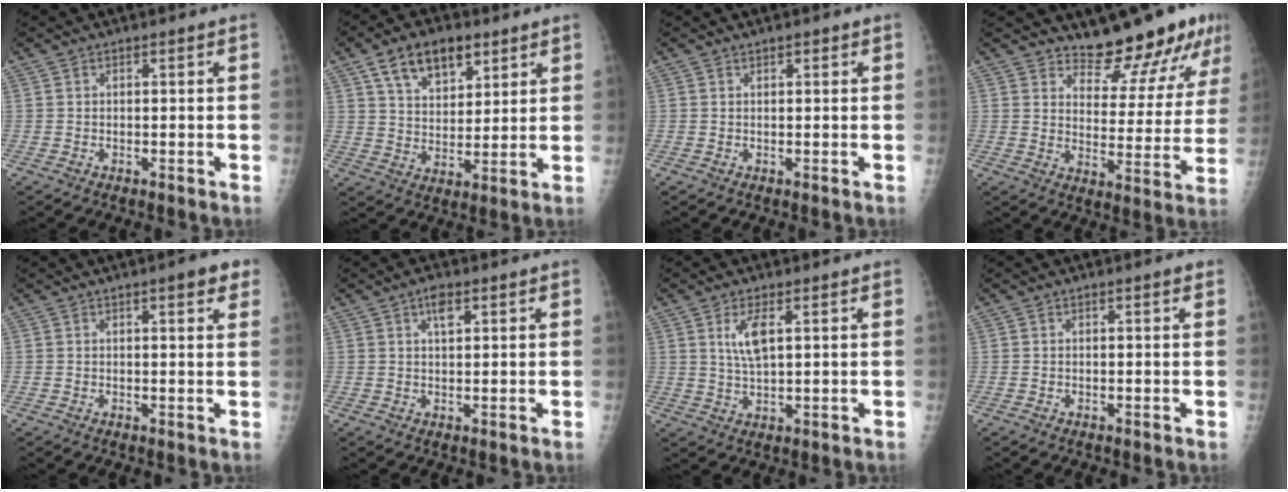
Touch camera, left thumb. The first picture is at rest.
{"total": 11.5, "force": [6.6, 6.6, 6.8], "torque": [-0.086, -0.027, 0.115]}
{"total": 0.9, "force": [0.6, 0.4, 0.5], "torque": [-0.003, -0.002, 0.006]}
{"total": 13.3, "force": [11.3, 4.3, 5.4], "torque": [-0.035, -0.092, 0.159]}
{"total": 4.4, "force": [2.5, 1.2, 3.4], "torque": [-0.032, -0.006, 0.025]}
{"total": 3.1, "force": [1.6, 1.3, 2.3], "torque": [-0.033, -0.003, 0.025]}
{"total": 5.0, "force": [1.9, 1.7, 4.3], "torque": [-0.086, -0.010, 0.041]}
{"total": 0.8, "force": [0.5, 0.2, 0.6], "torque": [-0.008, 0.000, 0.003]}